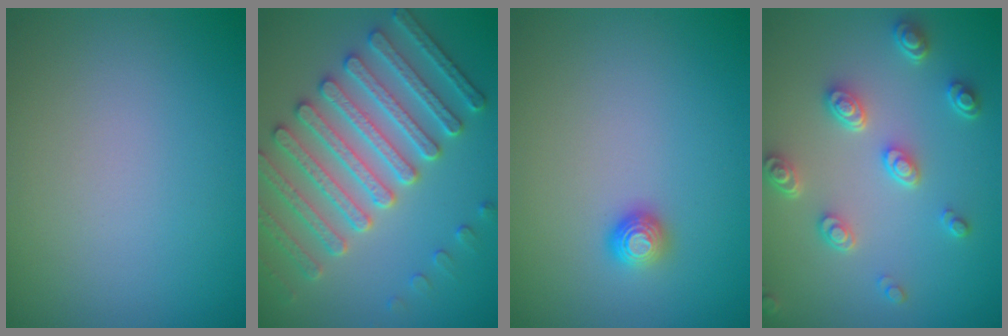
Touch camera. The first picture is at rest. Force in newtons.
{"total": 6.4, "press": 5.9, "slide": 2.4}
{"total": 1.3, "press": 1.0, "slide": 0.8}
{"total": 4.3, "press": 3.3, "slide": 2.8}